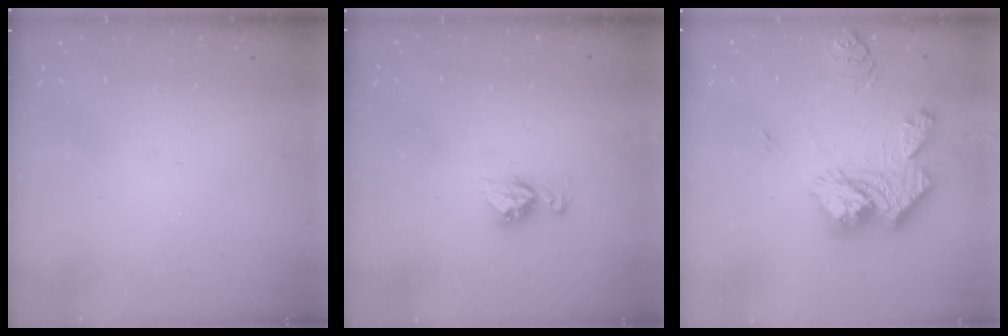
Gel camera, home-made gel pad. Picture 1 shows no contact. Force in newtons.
{"total": 6.9, "press": 6.8, "slide": 0.6}
{"total": 19.3, "press": 19.1, "slide": 2.0}